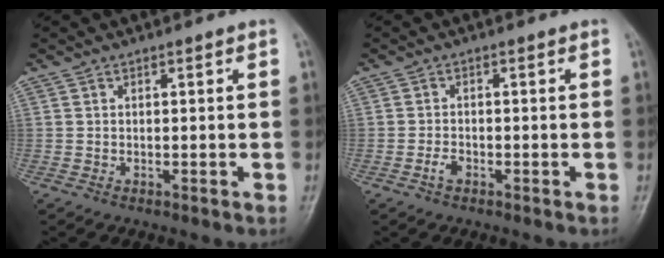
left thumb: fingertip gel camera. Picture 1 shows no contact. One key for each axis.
{"total": 1.6, "fx": -0.8, "fy": 1.0, "fz": 1.0, "tx": -0.020, "ty": 0.003, "tz": -0.018}